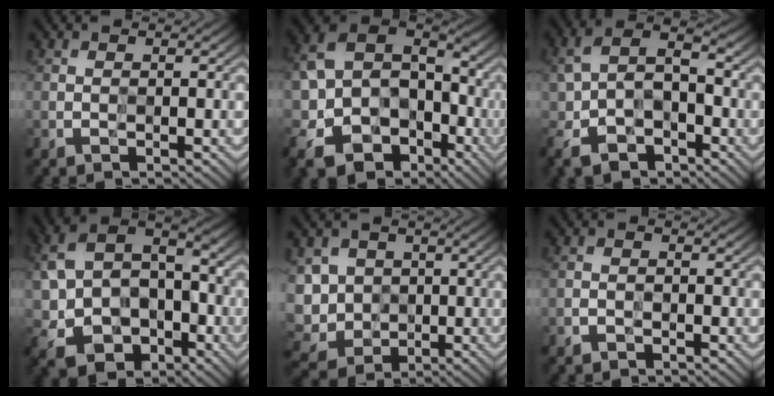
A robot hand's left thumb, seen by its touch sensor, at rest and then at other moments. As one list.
[{"total": 16.1, "force": [-6.6, 12.3, 8.2], "torque": [-0.212, -0.025, -0.096]}, {"total": 9.5, "force": [-4.2, 6.0, 6.0], "torque": [-0.139, -0.022, -0.080]}, {"total": 13.6, "force": [-3.5, 10.0, 8.6], "torque": [-0.198, -0.021, -0.058]}, {"total": 7.0, "force": [0.0, 6.1, 3.3], "torque": [-0.107, -0.012, -0.002]}, {"total": 1.2, "force": [-1.0, 0.6, 0.5], "torque": [-0.010, 0.001, -0.022]}]